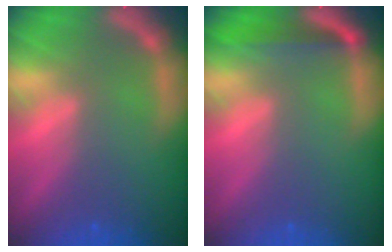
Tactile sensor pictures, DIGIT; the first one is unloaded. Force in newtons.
{"total": 3.0}